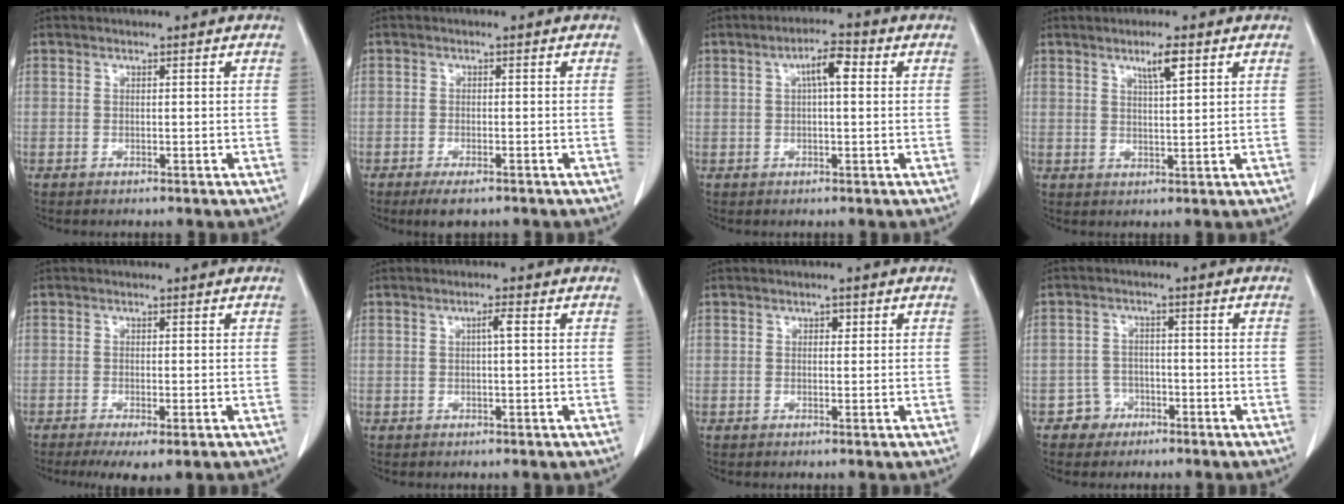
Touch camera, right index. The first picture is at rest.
{"total": 3.2, "force": [-2.3, 1.0, 2.1], "torque": [-0.039, -0.006, -0.033]}
{"total": 4.5, "force": [1.1, 1.1, 4.2], "torque": [-0.072, 0.016, 0.016]}
{"total": 3.8, "force": [2.2, 0.3, 3.1], "torque": [-0.054, -0.002, 0.038]}
{"total": 6.2, "force": [-4.2, 1.3, 4.3], "torque": [-0.059, -0.016, -0.062]}
{"total": 1.5, "force": [0.3, 0.0, 1.5], "torque": [-0.027, 0.004, 0.002]}
{"total": 0.9, "force": [0.3, 0.7, 0.5], "torque": [-0.004, 0.002, 0.002]}
{"total": 3.4, "force": [-2.0, 2.7, -0.3], "torque": [0.009, 0.014, -0.035]}